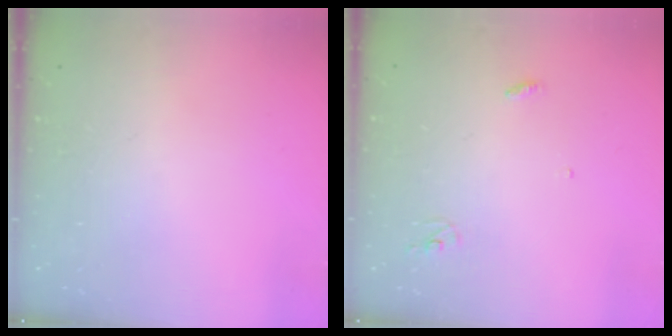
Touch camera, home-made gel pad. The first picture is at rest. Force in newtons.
{"total": 3.0, "press": 2.9, "slide": 0.2}